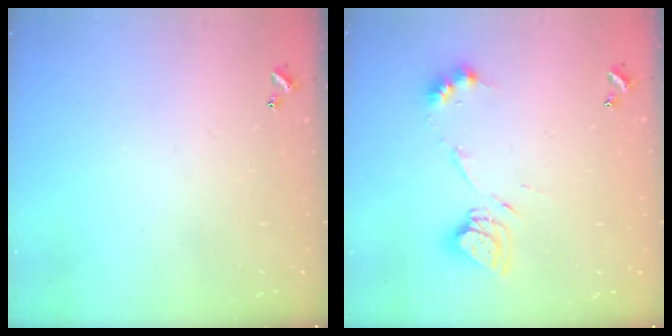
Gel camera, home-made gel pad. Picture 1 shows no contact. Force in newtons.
{"total": 10.9, "press": 10.9, "slide": 1.0}